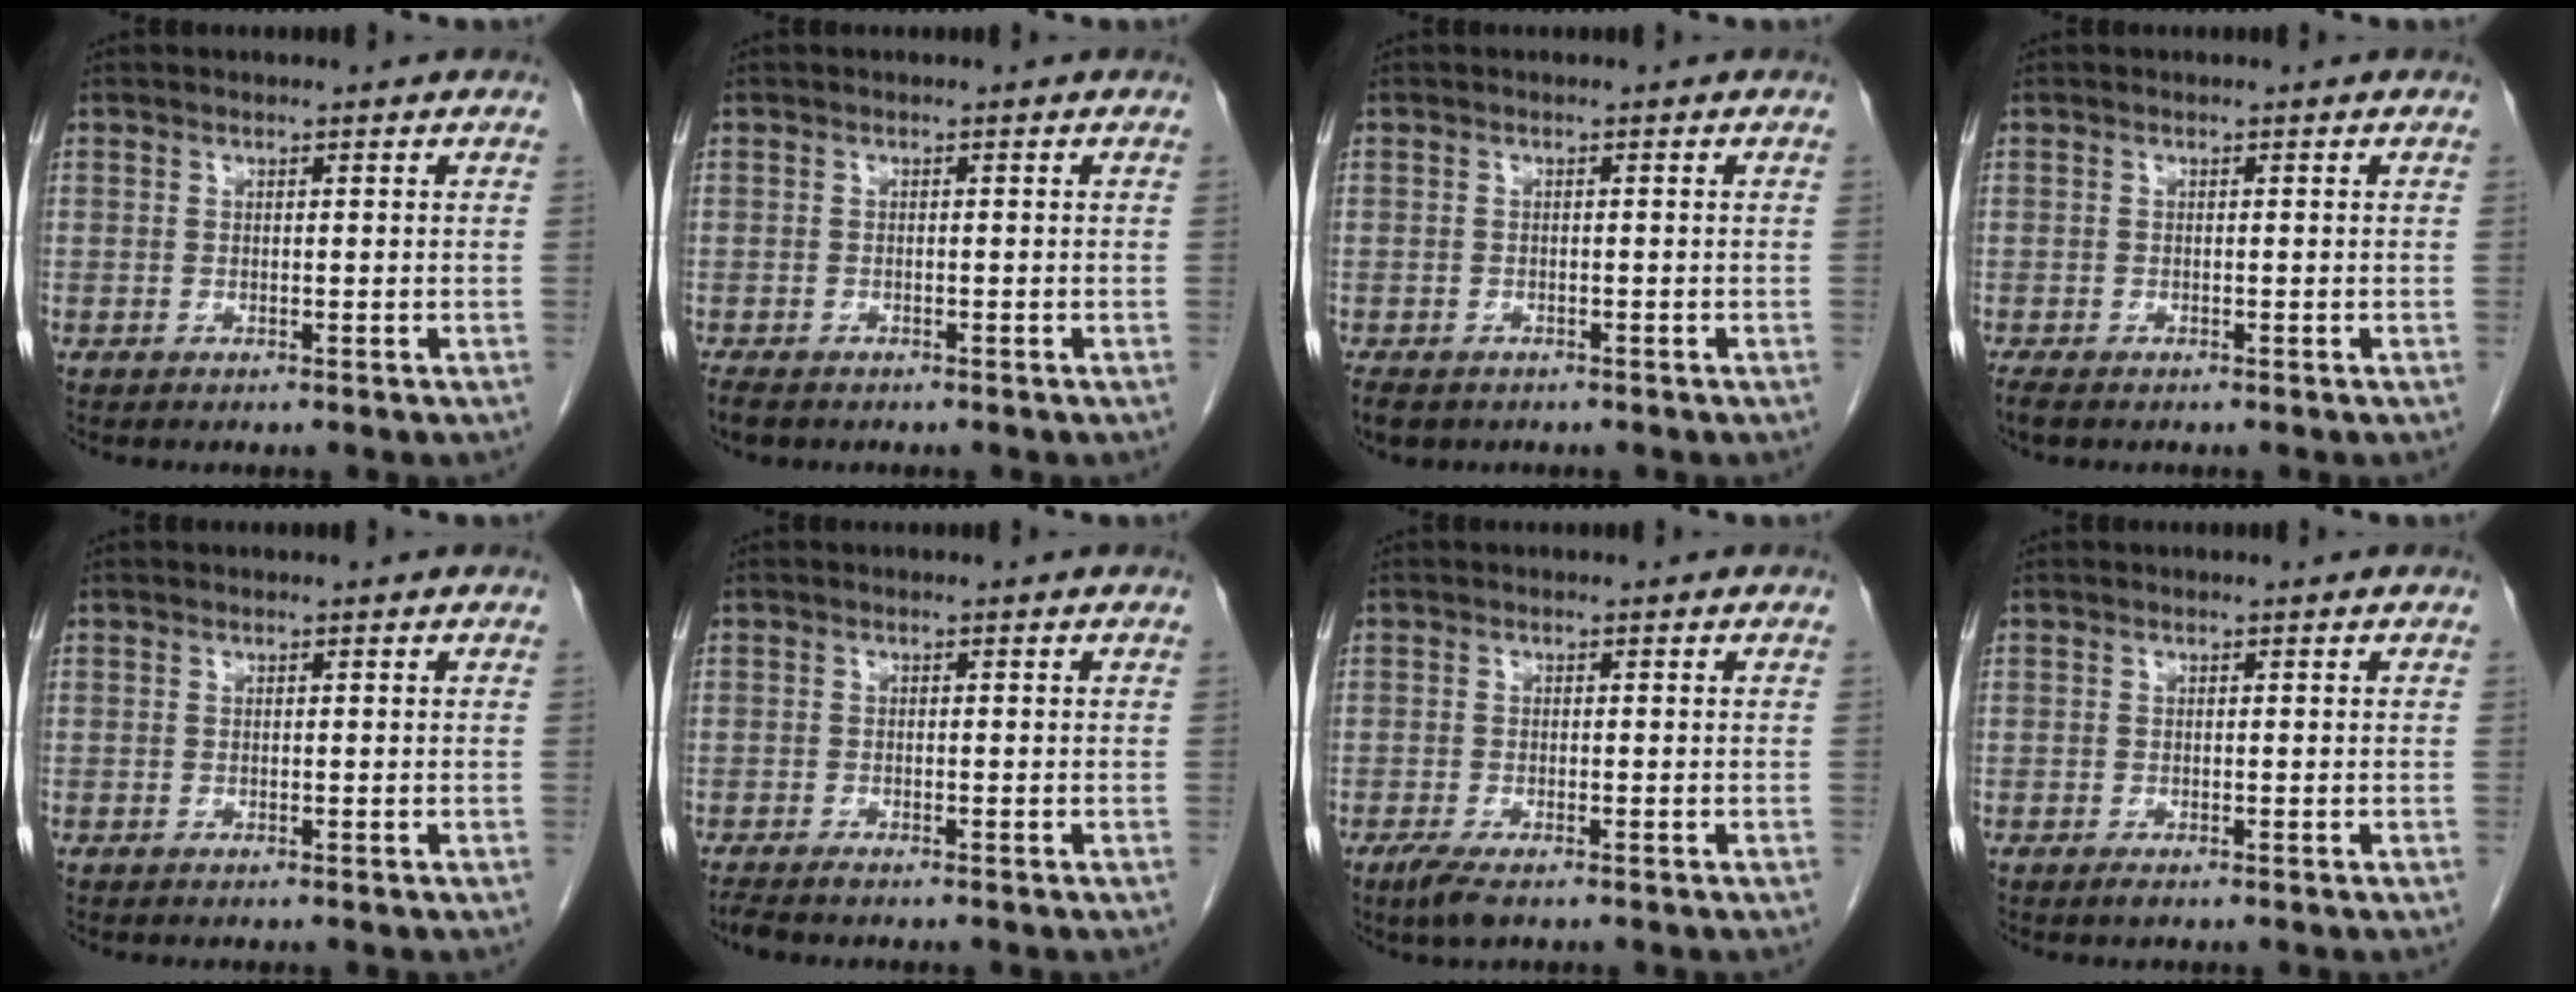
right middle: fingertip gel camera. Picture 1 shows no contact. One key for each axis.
{"total": 3.5, "fx": -2.7, "fy": 1.5, "fz": 1.5, "tx": -0.032, "ty": -0.008, "tz": -0.040}
{"total": 6.5, "fx": -4.4, "fy": 4.0, "fz": 2.7, "tx": -0.059, "ty": -0.008, "tz": -0.063}
{"total": 2.4, "fx": -1.9, "fy": 0.9, "fz": 1.3, "tx": -0.028, "ty": -0.008, "tz": -0.028}
{"total": 0.0}
{"total": 2.4, "fx": -2.0, "fy": 0.3, "fz": 1.2, "tx": -0.021, "ty": -0.006, "tz": -0.033}
{"total": 4.9, "fx": -3.3, "fy": 1.0, "fz": 3.5, "tx": -0.069, "ty": -0.013, "tz": -0.057}
{"total": 0.5, "fx": -0.4, "fy": 0.0, "fz": 0.4, "tx": -0.008, "ty": -0.002, "tz": -0.005}